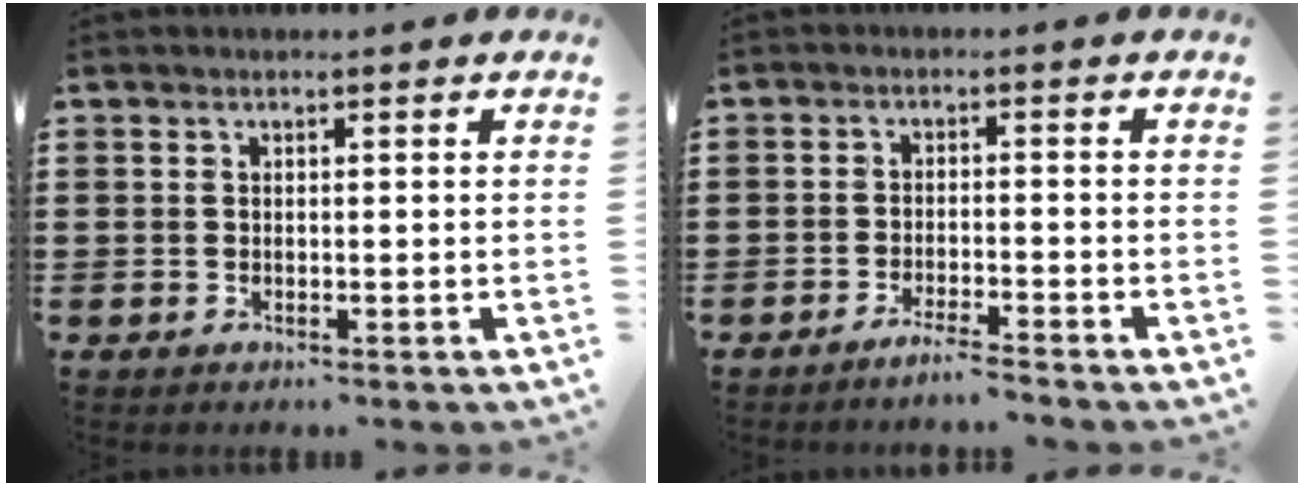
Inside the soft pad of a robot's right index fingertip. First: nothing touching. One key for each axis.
{"total": 2.6, "fx": -2.4, "fy": -0.4, "fz": 1.1, "tx": -0.018, "ty": -0.001, "tz": -0.045}